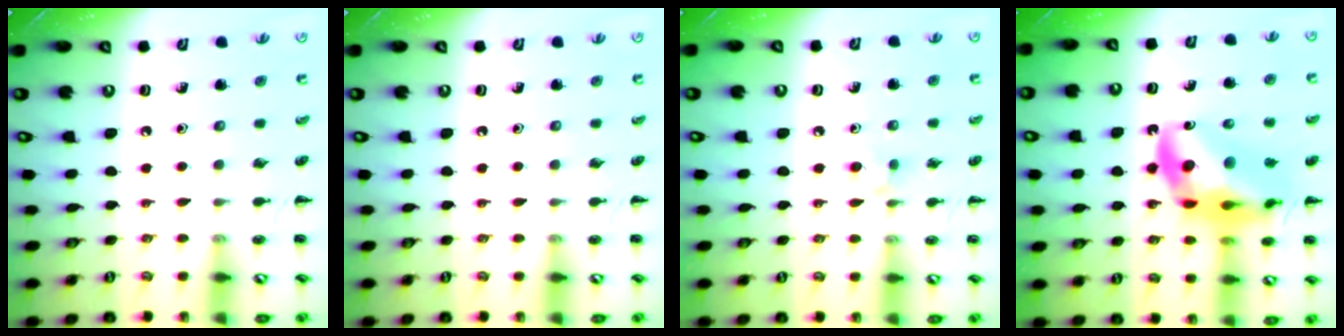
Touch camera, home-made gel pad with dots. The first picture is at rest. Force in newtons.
{"total": 0.0}
{"total": 5.7, "press": 5.4, "slide": 1.7}
{"total": 18.9, "press": 18.3, "slide": 4.4}